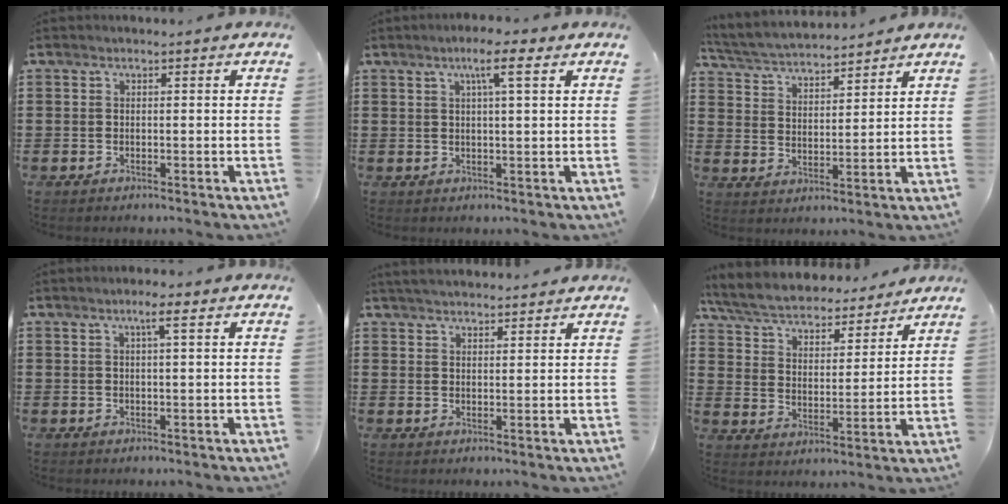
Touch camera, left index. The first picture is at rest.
{"total": 5.1, "force": [2.7, 0.4, 4.3], "torque": [-0.083, 0.002, 0.040]}
{"total": 4.4, "force": [4.3, 0.3, 0.6], "torque": [-0.033, -0.023, 0.074]}
{"total": 2.5, "force": [1.2, 0.2, 2.3], "torque": [-0.048, 0.002, 0.018]}
{"total": 3.0, "force": [3.0, 0.1, 0.4], "torque": [-0.017, -0.004, 0.058]}
{"total": 6.1, "force": [5.8, 0.8, 1.6], "torque": [-0.058, -0.039, 0.099]}